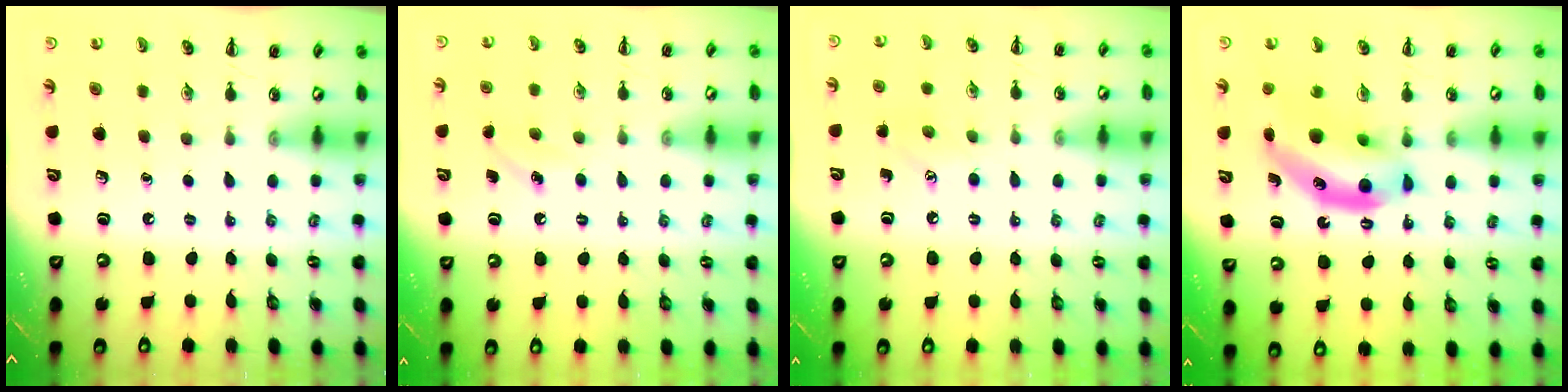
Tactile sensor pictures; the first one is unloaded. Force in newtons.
{"total": 4.6, "press": 4.4, "slide": 1.4}
{"total": 6.4, "press": 6.2, "slide": 1.6}
{"total": 13.4, "press": 12.9, "slide": 3.5}